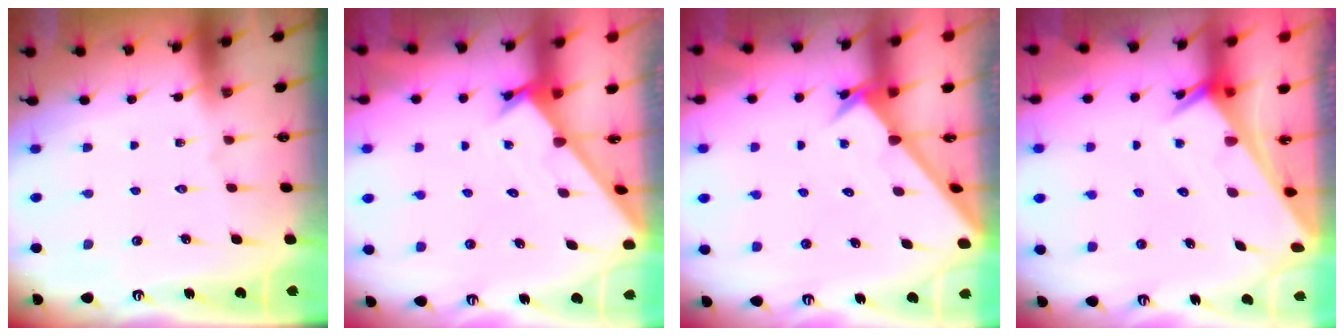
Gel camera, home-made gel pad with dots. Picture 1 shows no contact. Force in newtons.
{"total": 1.5, "press": 1.5, "slide": 0.1}
{"total": 2.6, "press": 2.6, "slide": 0.2}
{"total": 2.7, "press": 2.7, "slide": 0.1}